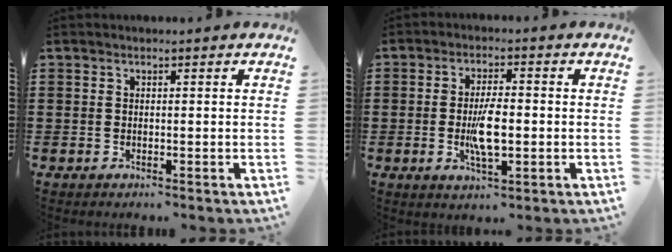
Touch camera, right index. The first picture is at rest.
{"total": 6.2, "force": [-0.8, 2.1, 5.8], "torque": [-0.122, -0.003, -0.020]}